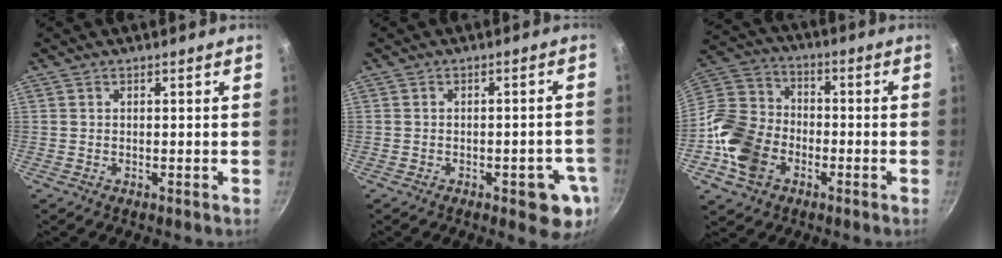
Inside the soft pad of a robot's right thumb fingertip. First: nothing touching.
{"total": 7.8, "force": [-2.9, 3.3, 6.5], "torque": [-0.046, 0.014, -0.032]}
{"total": 15.9, "force": [-5.5, 12.0, 8.7], "torque": [-0.161, 0.041, -0.120]}